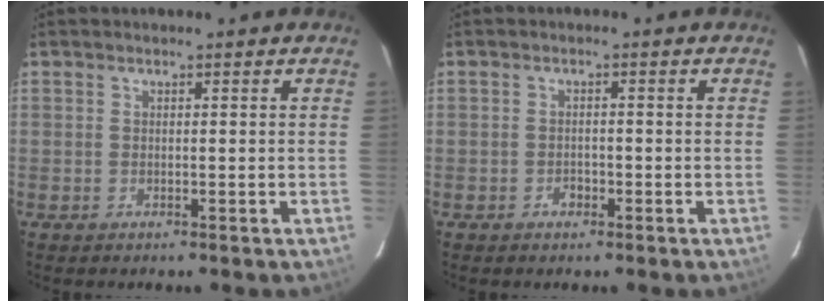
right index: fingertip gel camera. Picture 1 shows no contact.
{"total": 1.6, "force": [-0.9, 1.0, 0.9], "torque": [-0.013, 0.005, -0.013]}